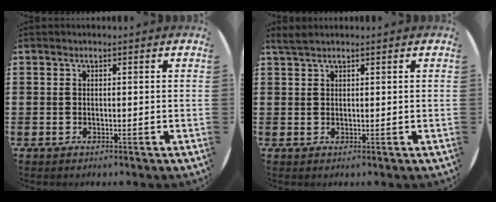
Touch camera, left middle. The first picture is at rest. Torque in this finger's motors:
{"motor_torque": [0.27, -0.23, 0.01, 0.03]}